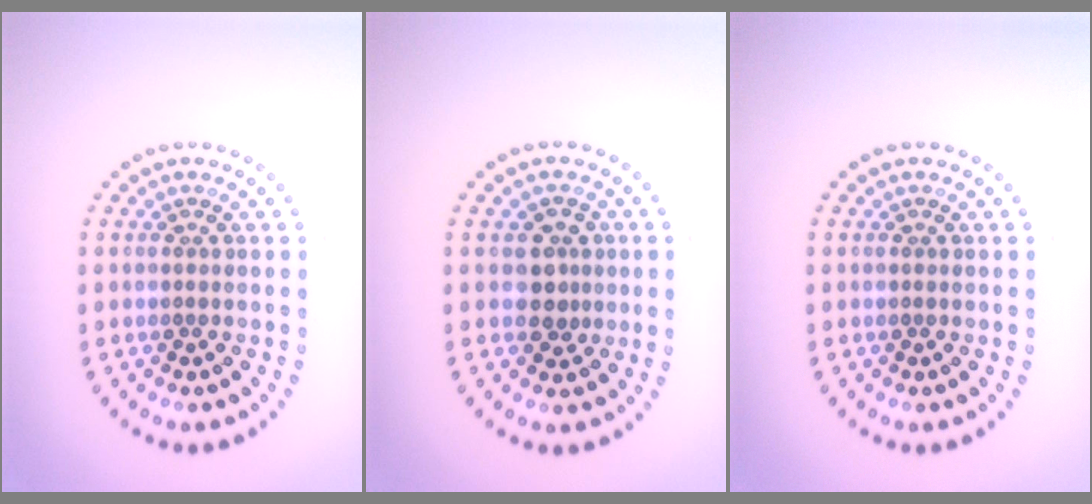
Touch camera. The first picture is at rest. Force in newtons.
{"total": 2.4, "press": 2.3, "slide": 0.9}
{"total": 0.0}